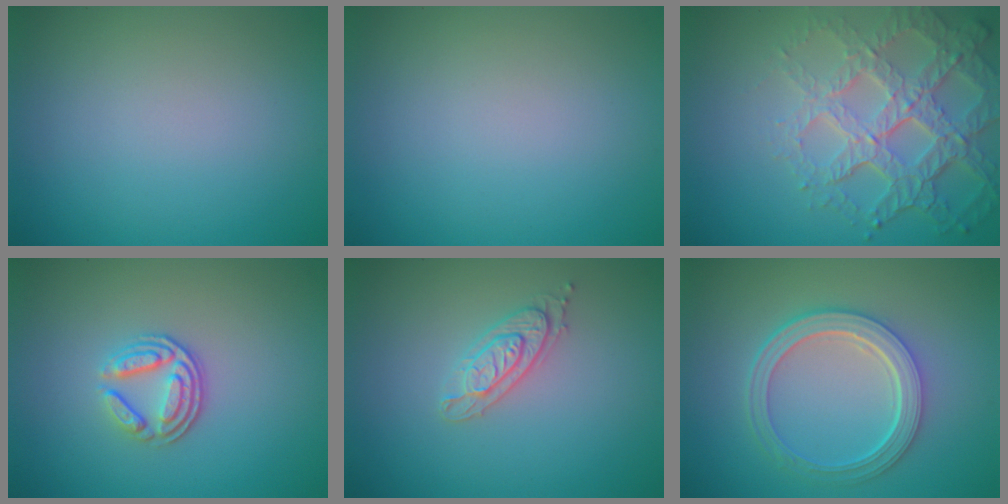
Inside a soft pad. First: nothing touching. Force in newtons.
{"total": 0.0}
{"total": 7.3, "press": 5.1, "slide": 5.1}
{"total": 3.5, "press": 2.7, "slide": 2.2}
{"total": 2.3, "press": 2.2, "slide": 0.5}
{"total": 5.1, "press": 3.8, "slide": 3.4}